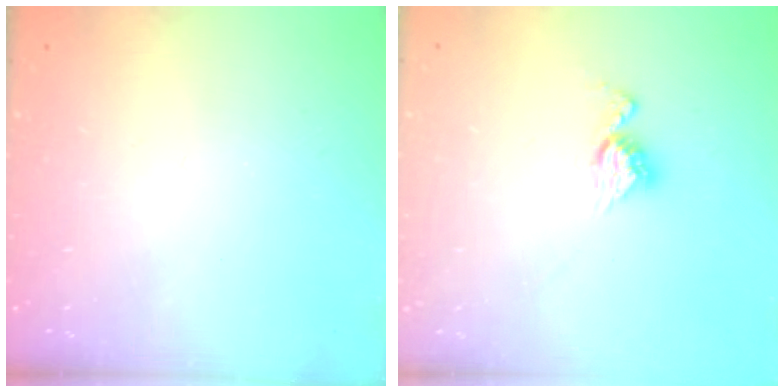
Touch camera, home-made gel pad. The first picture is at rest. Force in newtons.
{"total": 9.0, "press": 8.9, "slide": 0.7}